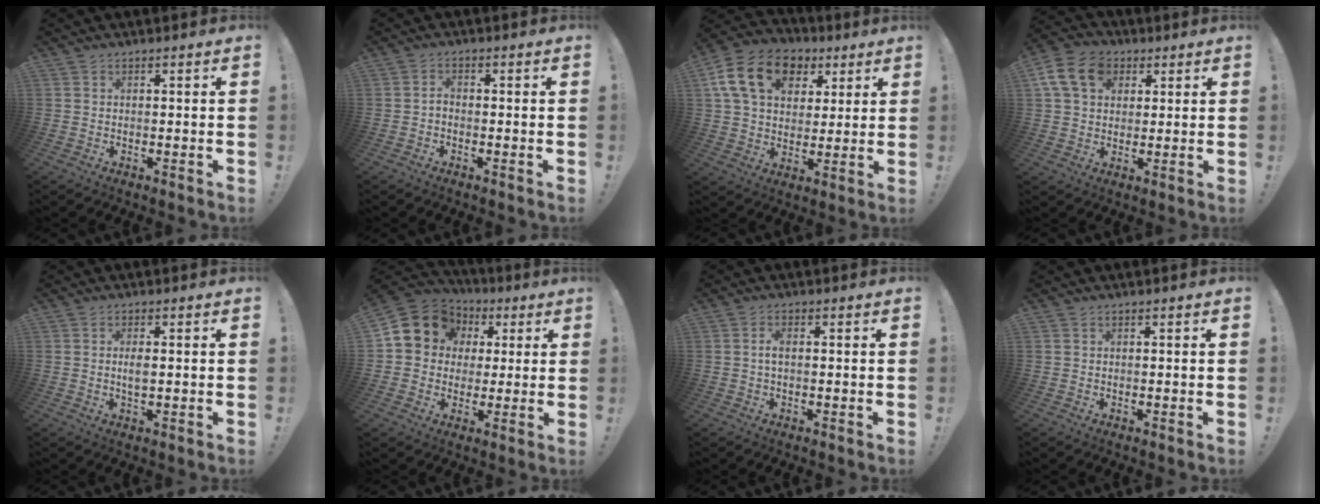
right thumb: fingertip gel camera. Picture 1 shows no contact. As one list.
[{"total": 1.7, "force": [-1.1, 0.7, 1.0], "torque": [-0.023, 0.008, -0.019]}, {"total": 18.1, "force": [7.0, 12.9, 10.6], "torque": [-0.166, -0.015, 0.132]}, {"total": 13.8, "force": [4.9, 10.4, 7.6], "torque": [-0.127, -0.007, 0.097]}, {"total": 2.5, "force": [0.2, 0.9, 2.4], "torque": [-0.038, -0.008, -0.003]}, {"total": 11.6, "force": [3.7, 10.2, 4.2], "torque": [-0.061, -0.014, 0.076]}, {"total": 2.2, "force": [-0.1, 0.8, 2.0], "torque": [-0.038, 0.005, -0.002]}, {"total": 0.0}]